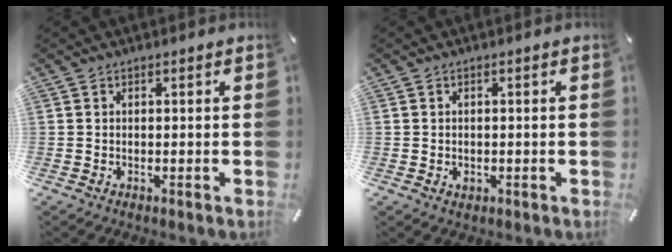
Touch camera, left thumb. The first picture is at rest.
{"total": 1.3, "force": [-0.2, 1.1, 0.6], "torque": [-0.012, 0.004, -0.006]}